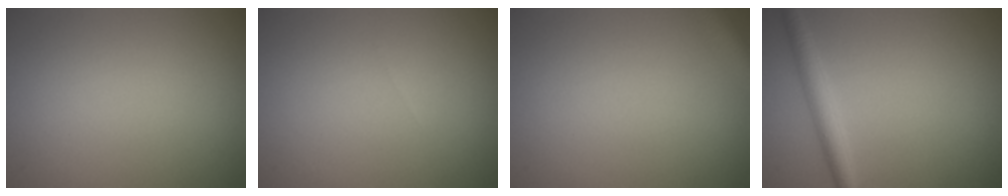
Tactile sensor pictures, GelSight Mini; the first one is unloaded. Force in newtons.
{"total": 0.0}
{"total": 2.9, "press": 2.9, "slide": 0.2}
{"total": 2.3, "press": 2.3, "slide": 0.1}